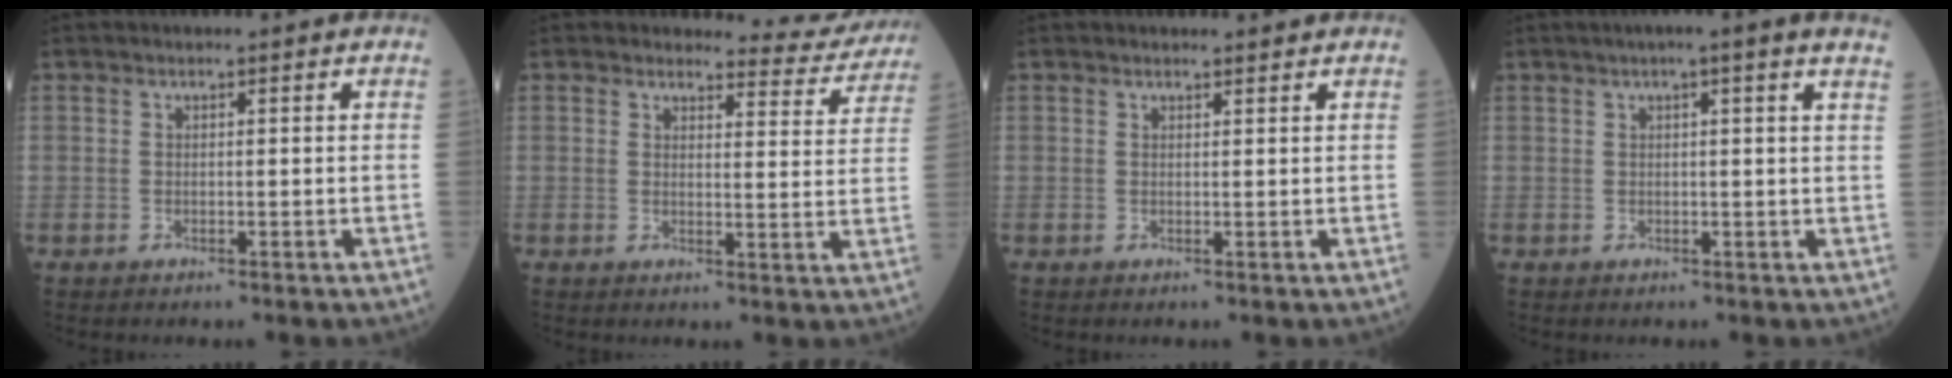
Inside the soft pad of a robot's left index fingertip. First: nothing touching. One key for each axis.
{"total": 7.8, "fx": 7.6, "fy": 1.2, "fz": -0.7, "tx": 0.017, "ty": -0.033, "tz": 0.079}
{"total": 1.5, "fx": 1.5, "fy": 0.4, "fz": 0.0, "tx": -0.004, "ty": 0.005, "tz": 0.024}
{"total": 8.1, "fx": 6.0, "fy": 0.1, "fz": 5.5, "tx": -0.071, "ty": 0.015, "tz": 0.064}